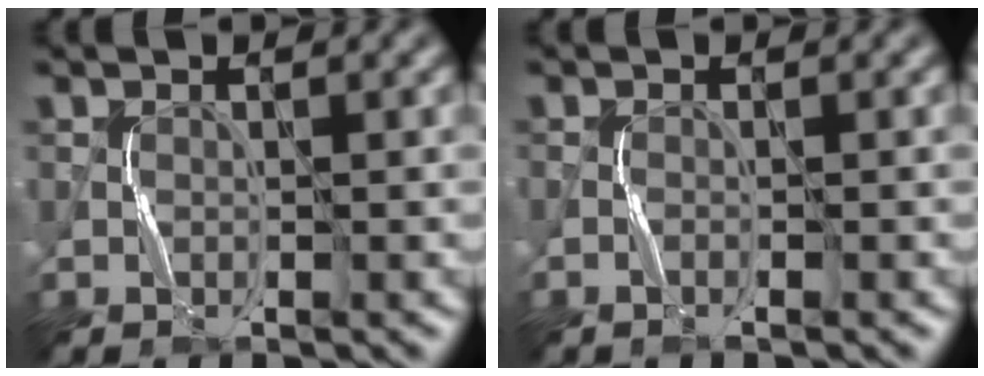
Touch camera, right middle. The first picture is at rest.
{"total": 0.8, "force": [-0.6, -0.2, 0.4], "torque": [-0.012, 0.003, -0.011]}